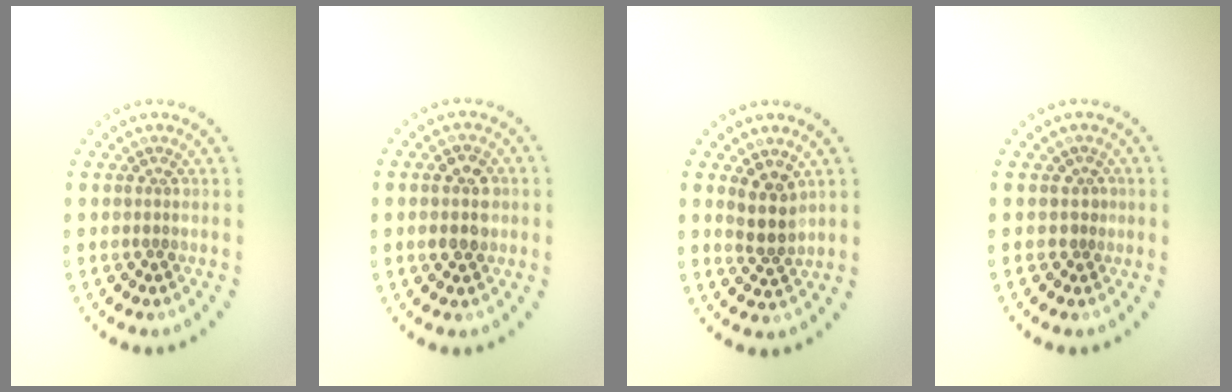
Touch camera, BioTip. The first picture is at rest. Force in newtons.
{"total": 3.5, "press": 3.5, "slide": 0.1}
{"total": 2.6, "press": 2.3, "slide": 1.1}
{"total": 1.0, "press": 0.7, "slide": 0.7}